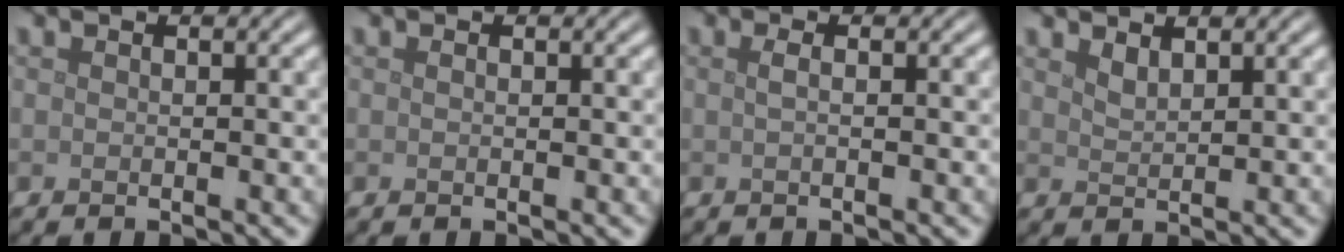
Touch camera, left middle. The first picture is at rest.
{"total": 0.0}
{"total": 1.0, "force": [0.0, 0.4, 1.0], "torque": [-0.017, 0.003, -0.003]}
{"total": 1.2, "force": [1.1, 0.3, 0.6], "torque": [-0.016, -0.006, 0.023]}